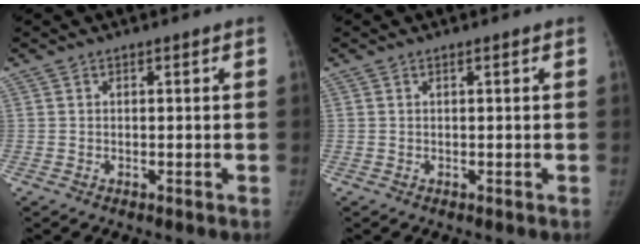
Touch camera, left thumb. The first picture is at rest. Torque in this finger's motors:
{"motor_torque": [0.07, 0.38, 0.16, -0.16, -0.06]}